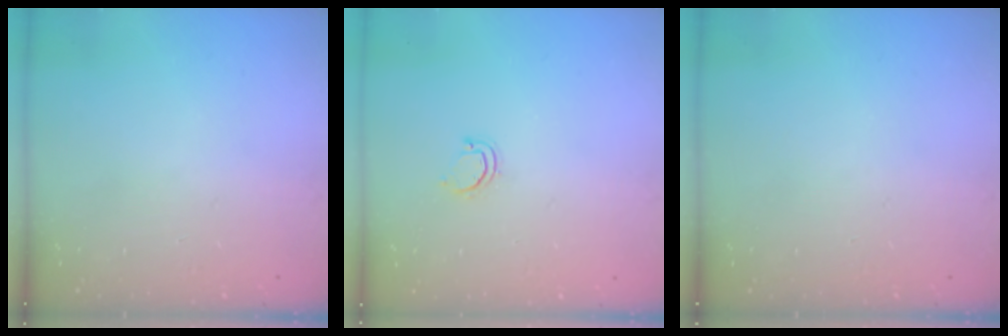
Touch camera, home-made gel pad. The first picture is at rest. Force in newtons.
{"total": 3.1, "press": 3.1, "slide": 0.2}
{"total": 0.0}